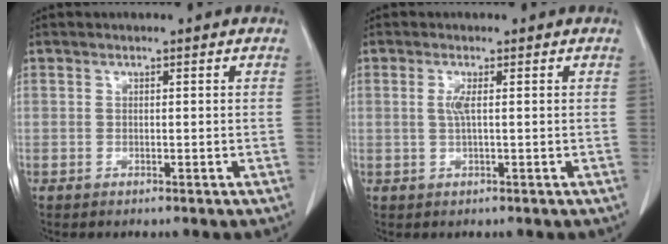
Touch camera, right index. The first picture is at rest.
{"total": 1.9, "force": [0.3, 0.0, 1.8], "torque": [-0.046, -0.001, 0.003]}